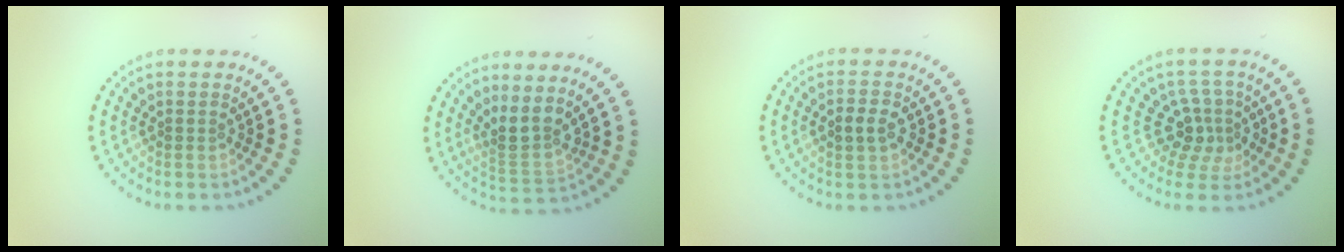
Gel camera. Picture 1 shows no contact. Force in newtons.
{"total": 3.0, "press": 2.3, "slide": 1.8}
{"total": 2.2, "press": 2.2, "slide": 0.1}
{"total": 3.3, "press": 2.4, "slide": 2.2}